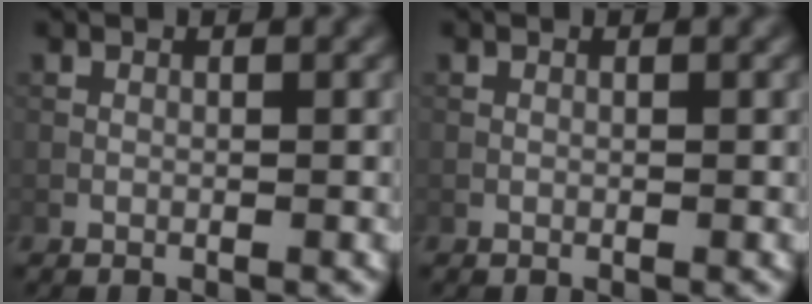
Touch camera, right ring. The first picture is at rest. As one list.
[{"total": 0.0}]